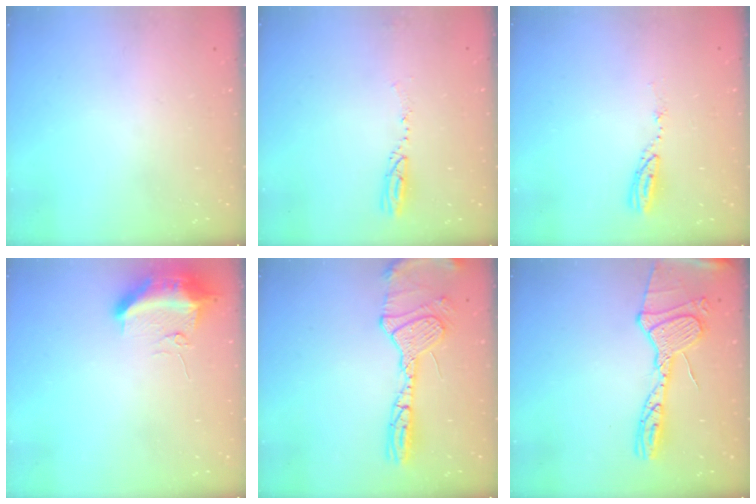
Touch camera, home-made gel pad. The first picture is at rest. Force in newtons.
{"total": 3.5, "press": 3.4, "slide": 0.7}
{"total": 5.3, "press": 5.3, "slide": 0.2}
{"total": 12.3, "press": 10.5, "slide": 6.3}
{"total": 16.1, "press": 15.2, "slide": 5.3}
{"total": 17.2, "press": 17.2, "slide": 1.5}